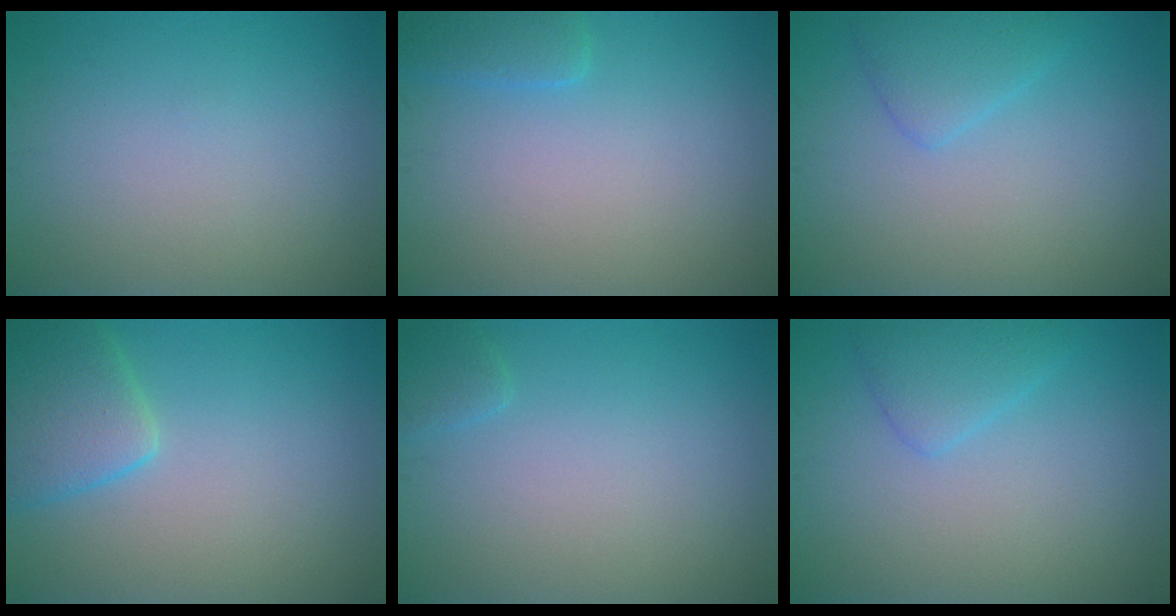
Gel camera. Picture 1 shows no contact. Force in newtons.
{"total": 1.9, "press": 1.9, "slide": 0.1}
{"total": 2.3, "press": 2.3, "slide": 0.2}
{"total": 4.2, "press": 4.2, "slide": 0.4}
{"total": 1.0, "press": 1.0, "slide": 0.1}
{"total": 2.3, "press": 2.3, "slide": 0.2}